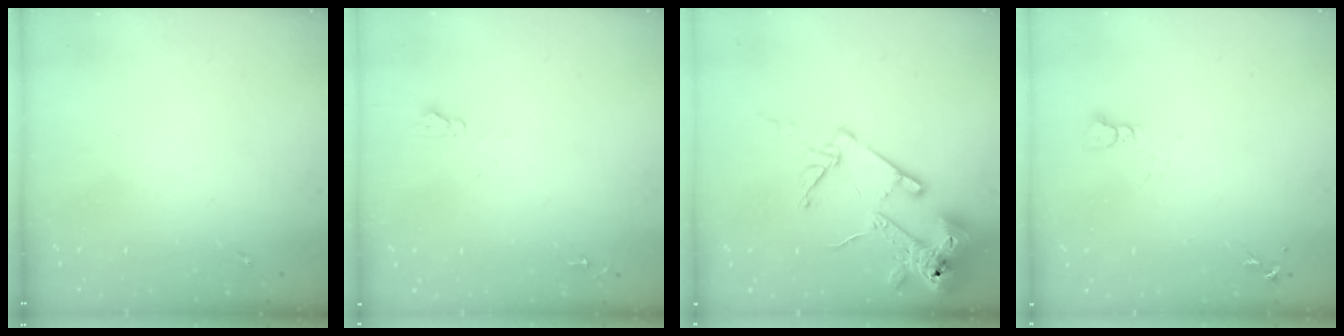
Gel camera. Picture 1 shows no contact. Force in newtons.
{"total": 5.4, "press": 5.4, "slide": 0.7}
{"total": 17.2, "press": 17.1, "slide": 2.1}
{"total": 2.2, "press": 2.2, "slide": 0.2}